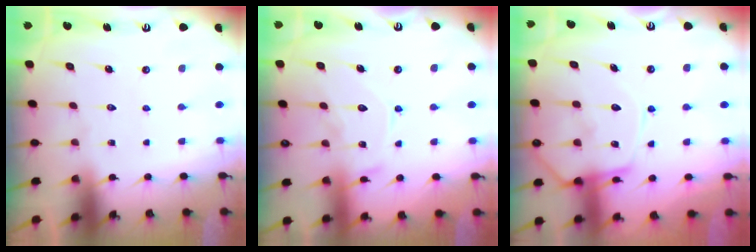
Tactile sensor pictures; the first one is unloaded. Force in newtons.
{"total": 11.9, "press": 11.8, "slide": 0.9}
{"total": 13.2, "press": 13.1, "slide": 1.2}